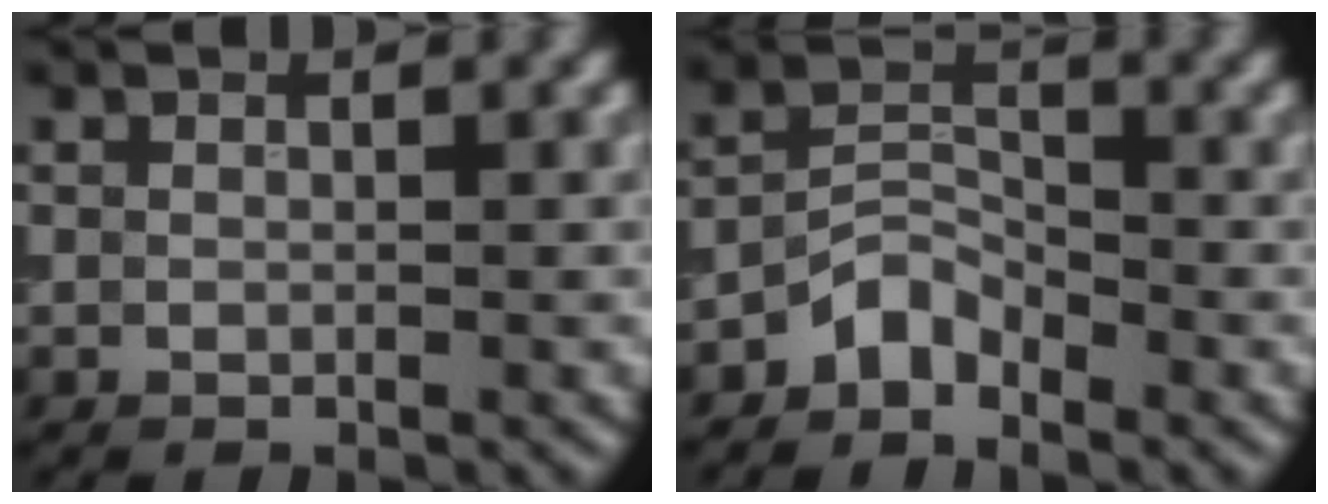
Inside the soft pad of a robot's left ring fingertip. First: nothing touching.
{"total": 2.6, "force": [-2.1, 1.1, 0.9], "torque": [-0.011, 0.013, -0.046]}